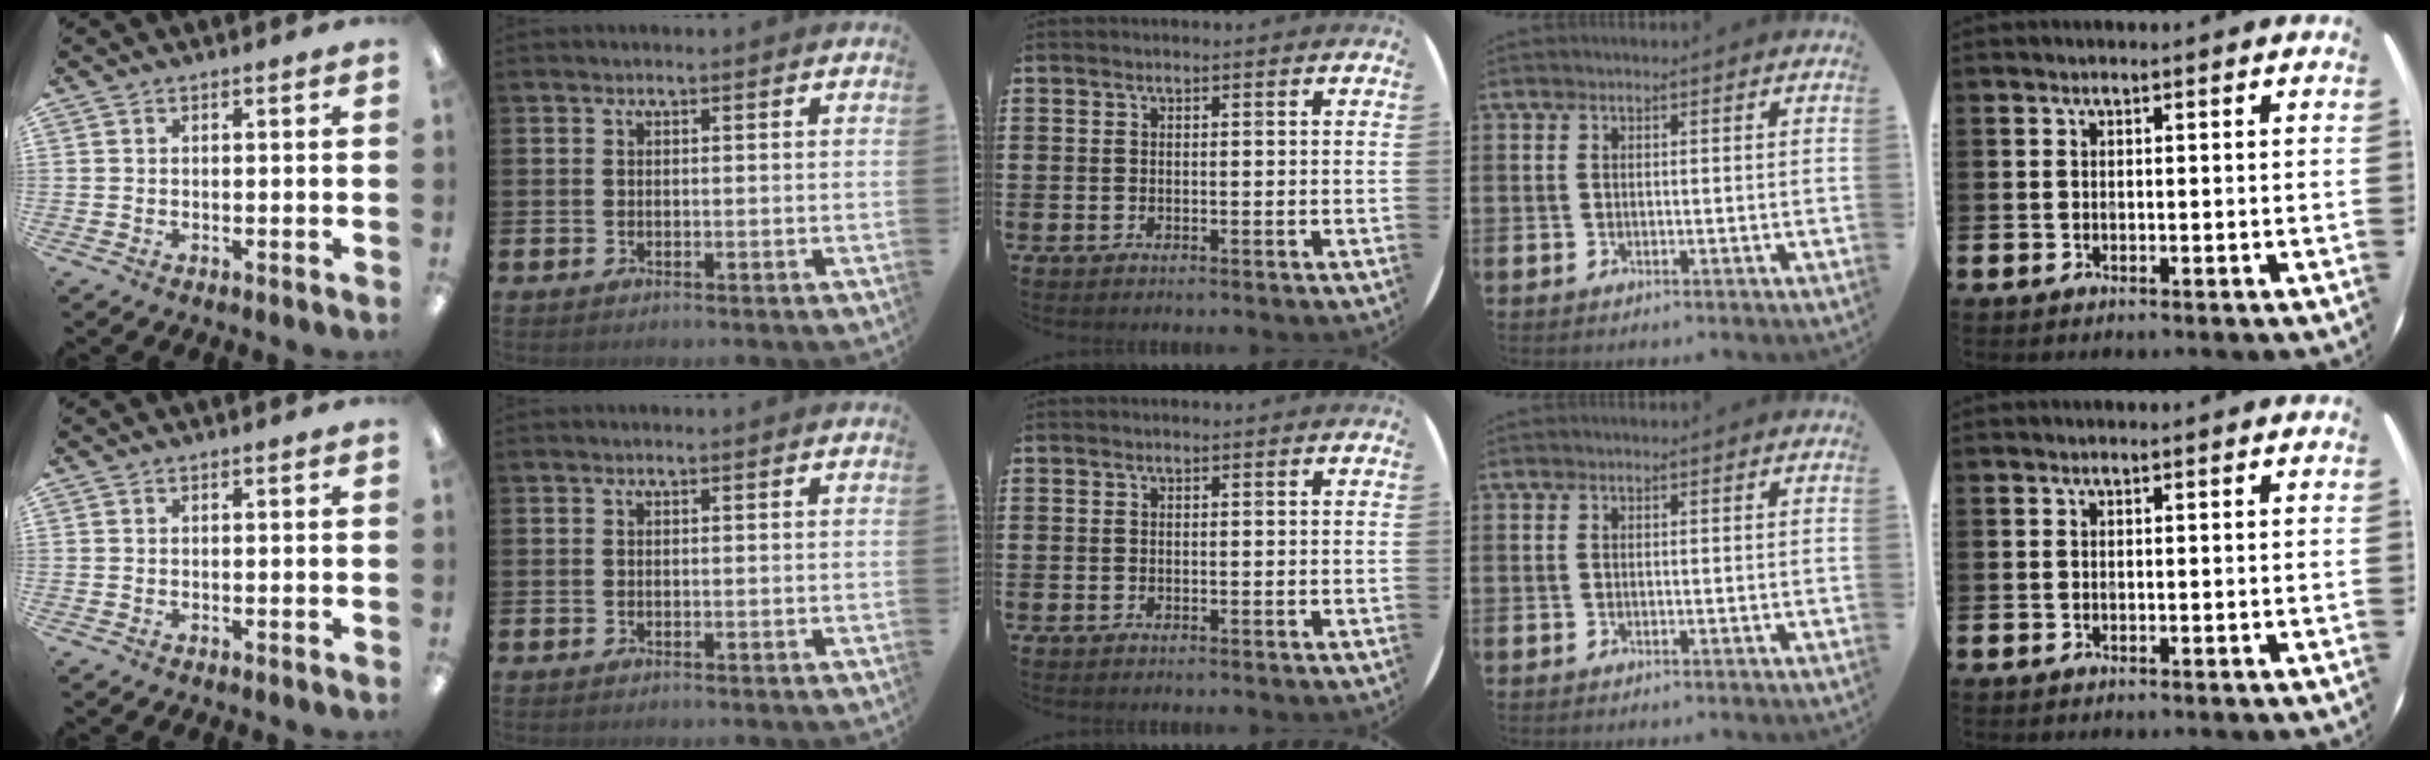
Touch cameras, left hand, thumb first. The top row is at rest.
{}